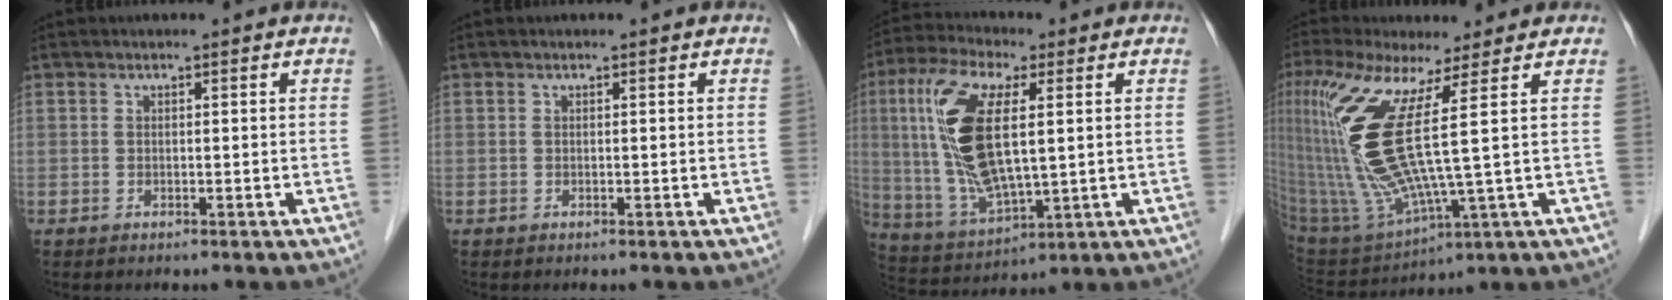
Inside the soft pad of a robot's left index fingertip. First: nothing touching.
{"total": 0.0}
{"total": 15.5, "force": [2.6, 4.7, 14.5], "torque": [-0.313, 0.003, 0.054]}
{"total": 14.5, "force": [3.7, 0.4, 14.1], "torque": [-0.328, -0.008, 0.081]}